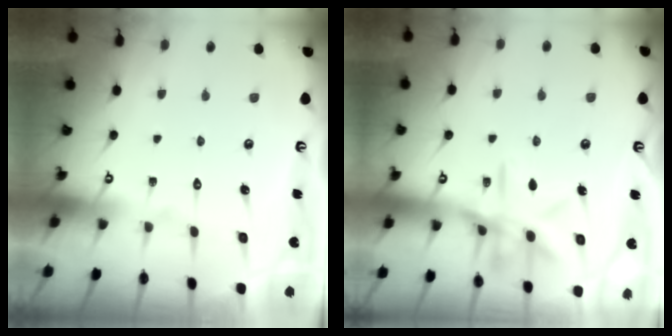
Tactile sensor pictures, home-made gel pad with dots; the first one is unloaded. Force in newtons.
{"total": 12.4, "press": 12.4, "slide": 0.8}